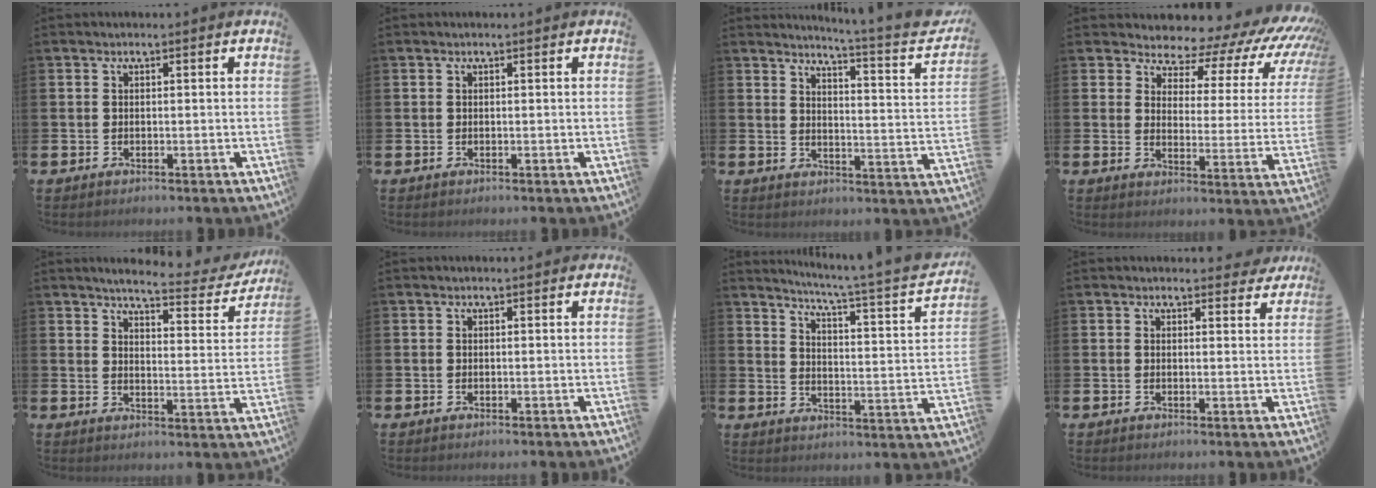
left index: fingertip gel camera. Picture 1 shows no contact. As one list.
[{"total": 0.0}, {"total": 4.9, "force": [4.2, -0.7, 2.4], "torque": [-0.042, -0.050, 0.058]}, {"total": 5.6, "force": [4.6, 2.9, 1.5], "torque": [-0.033, -0.055, 0.067]}, {"total": 4.7, "force": [4.4, 0.5, 1.7], "torque": [-0.039, -0.032, 0.068]}, {"total": 0.0}, {"total": 4.5, "force": [3.6, -0.8, 2.6], "torque": [-0.054, -0.048, 0.046]}, {"total": 2.1, "force": [1.9, 0.7, 0.2], "torque": [0.009, -0.010, 0.032]}]